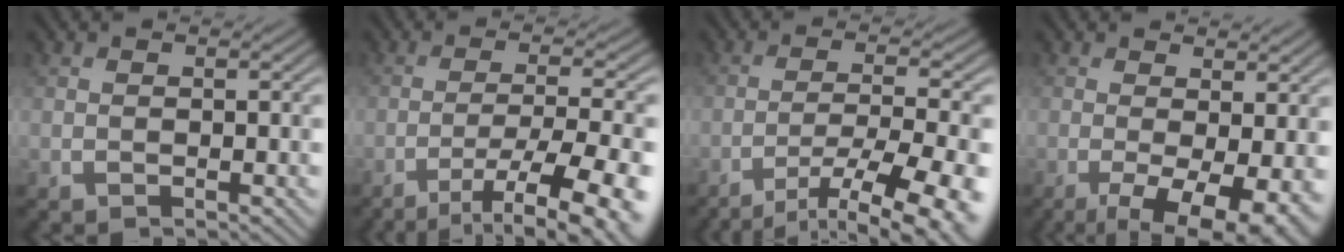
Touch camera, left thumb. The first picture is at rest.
{"total": 11.9, "force": [-7.2, 2.4, 9.1], "torque": [-0.143, -0.009, -0.095]}
{"total": 13.0, "force": [-8.9, 2.7, 9.1], "torque": [-0.156, -0.020, -0.119]}
{"total": 9.0, "force": [-2.7, 3.0, 8.0], "torque": [-0.134, -0.012, -0.035]}